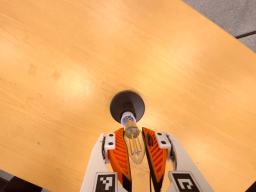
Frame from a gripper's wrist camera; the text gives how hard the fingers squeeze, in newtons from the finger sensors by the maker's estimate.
{"total": 22.7, "left": 24.9, "right": 20.6}